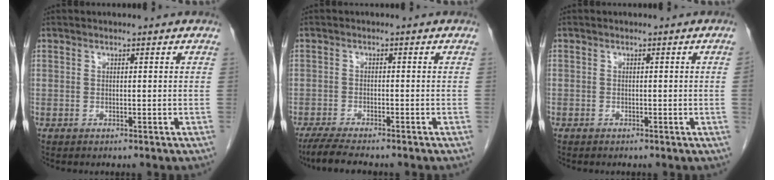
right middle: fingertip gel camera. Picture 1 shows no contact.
{"total": 6.1, "force": [-5.1, 0.8, 3.2], "torque": [-0.056, -0.016, -0.084]}
{"total": 0.7, "force": [-0.2, -0.3, 0.7], "torque": [-0.008, 0.000, -0.005]}